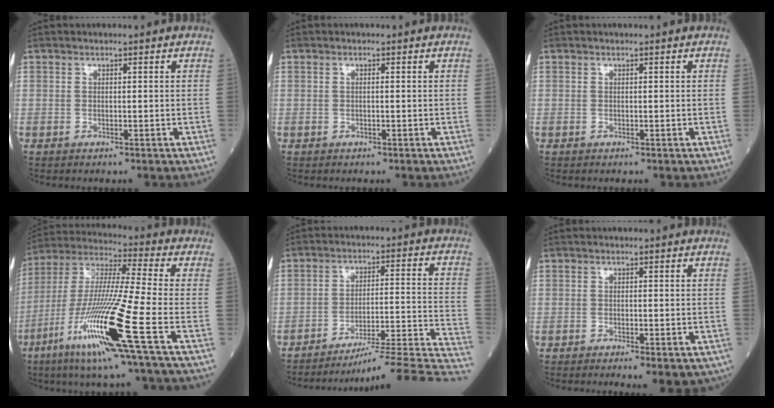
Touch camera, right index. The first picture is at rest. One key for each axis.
{"total": 0.5, "fx": 0.1, "fy": 0.1, "fz": 0.5, "tx": -0.013, "ty": 0.001, "tz": 0.000}
{"total": 0.0}
{"total": 19.0, "fx": -7.9, "fy": -0.8, "fz": 17.2, "tx": -0.372, "ty": -0.038, "tz": -0.158}
{"total": 20.7, "fx": -18.7, "fy": -1.7, "fz": 8.6, "tx": -0.052, "ty": 0.007, "tz": -0.252}
{"total": 4.0, "fx": -2.1, "fy": 1.1, "fz": 3.2, "tx": -0.039, "ty": -0.010, "tz": -0.025}